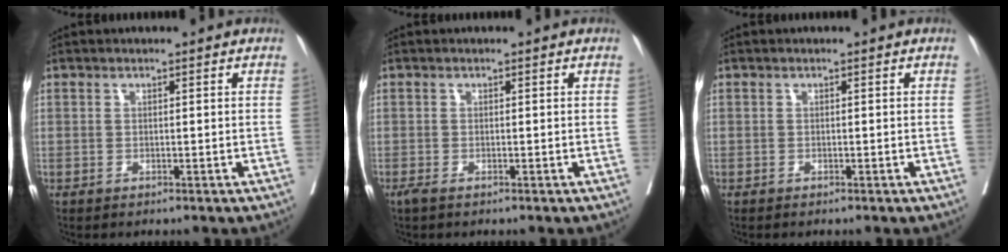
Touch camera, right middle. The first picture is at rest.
{"total": 0.7, "force": [-0.6, 0.1, 0.5], "torque": [-0.011, -0.004, -0.010]}
{"total": 0.0}